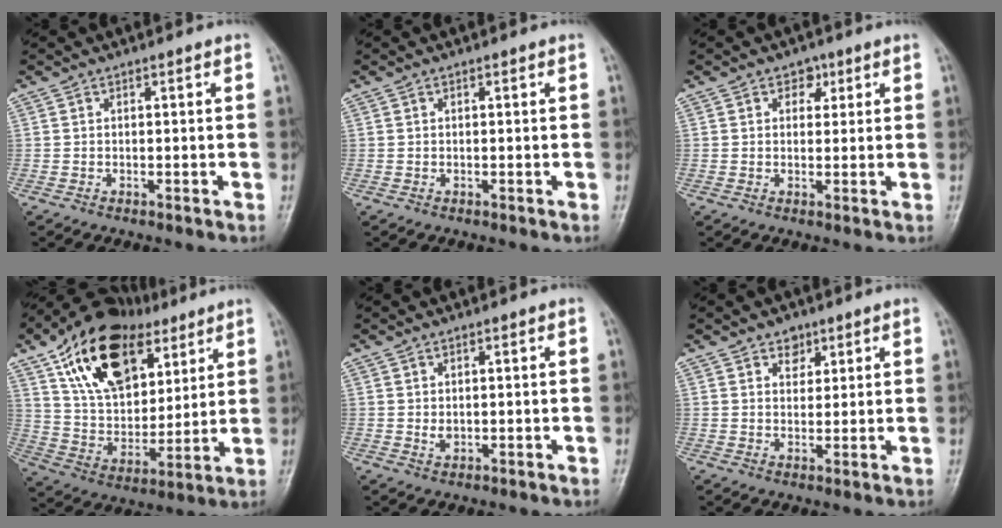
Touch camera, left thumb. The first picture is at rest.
{"total": 0.0}
{"total": 2.9, "force": [1.4, 2.2, 1.2], "torque": [0.006, -0.003, 0.015]}
{"total": 23.0, "force": [11.5, 14.1, 14.1], "torque": [-0.207, -0.022, 0.201]}
{"total": 1.7, "force": [0.3, 1.2, 1.2], "torque": [-0.019, -0.004, 0.009]}
{"total": 3.4, "force": [2.1, 2.5, 1.2], "torque": [0.003, -0.013, 0.032]}